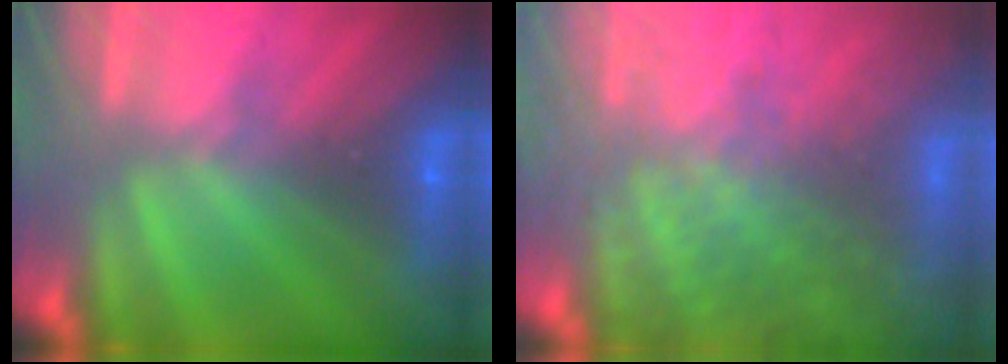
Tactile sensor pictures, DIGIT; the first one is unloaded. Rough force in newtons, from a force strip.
{"total": 7.2}